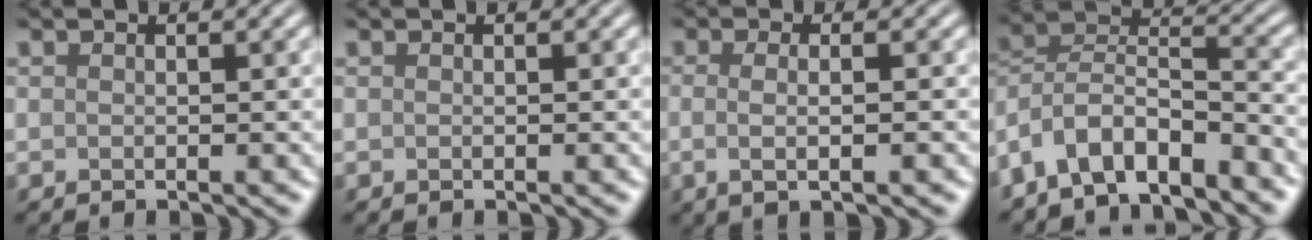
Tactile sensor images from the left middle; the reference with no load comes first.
{"total": 0.0}
{"total": 3.0, "force": [-0.3, 1.0, 2.8], "torque": [-0.044, -0.006, -0.009]}
{"total": 8.0, "force": [-5.7, 3.4, 4.3], "torque": [-0.070, 0.004, -0.115]}